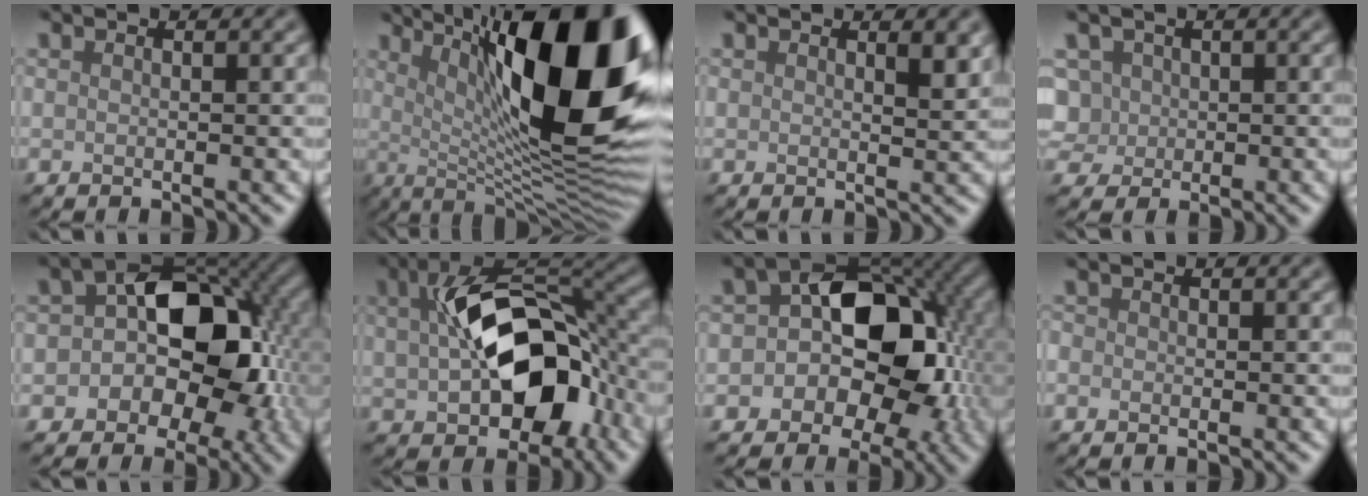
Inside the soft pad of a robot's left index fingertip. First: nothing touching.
{"total": 17.7, "force": [4.9, 5.4, 16.1], "torque": [-0.213, 0.011, 0.082]}
{"total": 1.6, "force": [0.8, 0.4, 1.3], "torque": [-0.015, -0.005, 0.014]}
{"total": 5.4, "force": [0.6, 4.8, 2.3], "torque": [-0.051, 0.035, -0.001]}
{"total": 10.4, "force": [-1.0, 7.5, 7.1], "torque": [-0.032, 0.016, -0.039]}
{"total": 11.9, "force": [-0.6, 7.0, 9.5], "torque": [-0.155, 0.002, -0.003]}
{"total": 11.6, "force": [-1.0, 8.5, 7.8], "torque": [-0.052, 0.017, -0.042]}
{"total": 0.5, "force": [-0.3, 0.4, 0.1], "torque": [-0.001, -0.002, -0.007]}